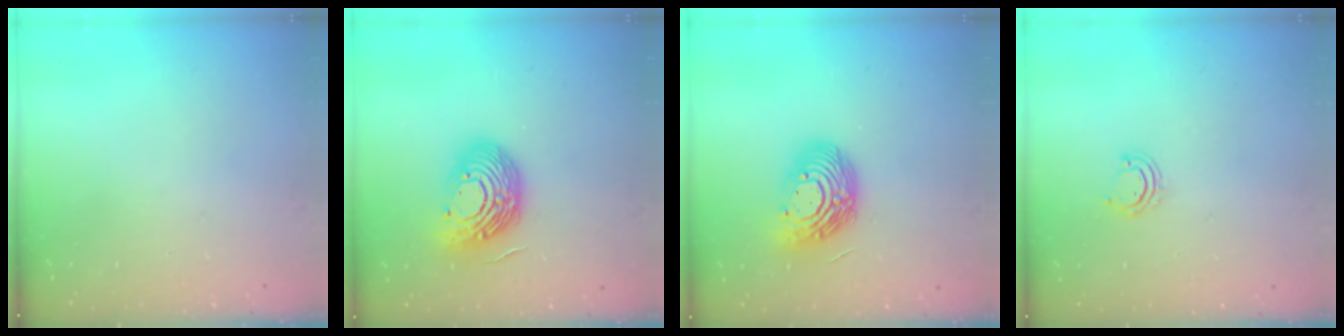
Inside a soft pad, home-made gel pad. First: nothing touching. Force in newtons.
{"total": 15.4, "press": 15.3, "slide": 1.4}
{"total": 14.2, "press": 14.1, "slide": 1.2}
{"total": 2.7, "press": 2.7, "slide": 0.2}